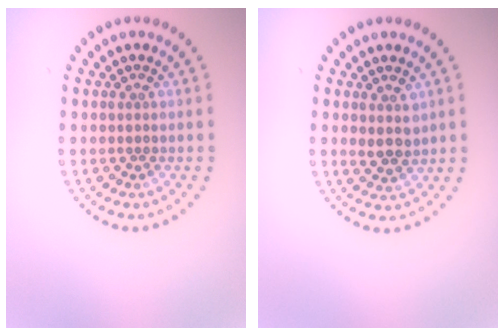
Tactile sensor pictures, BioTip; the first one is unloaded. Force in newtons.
{"total": 1.9, "press": 1.7, "slide": 0.8}